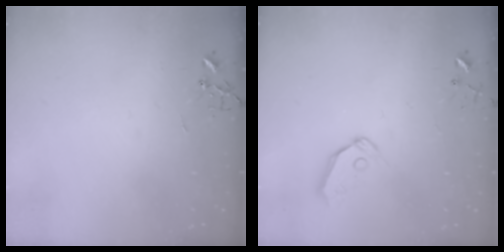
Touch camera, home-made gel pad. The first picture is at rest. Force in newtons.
{"total": 7.3, "press": 7.2, "slide": 0.8}